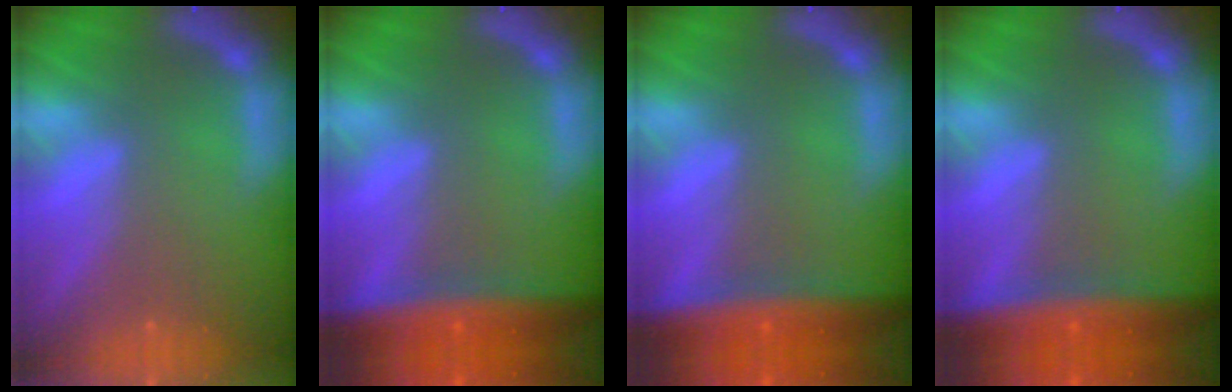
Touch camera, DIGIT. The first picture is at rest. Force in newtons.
{"total": 7.5}
{"total": 7.5}
{"total": 7.5}